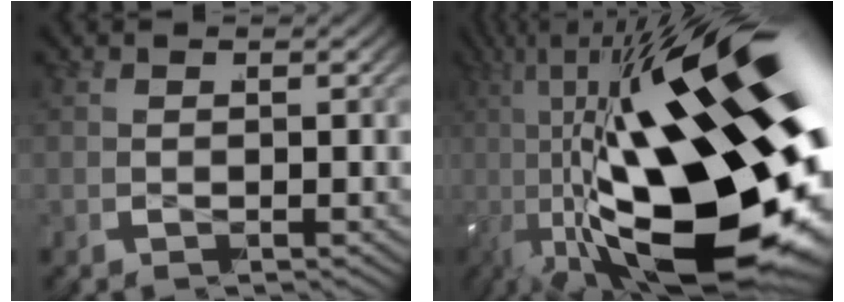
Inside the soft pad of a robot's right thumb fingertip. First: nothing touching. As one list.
[{"total": 27.3, "force": [-2.4, 13.1, 23.8], "torque": [-0.417, -0.046, 0.001]}]